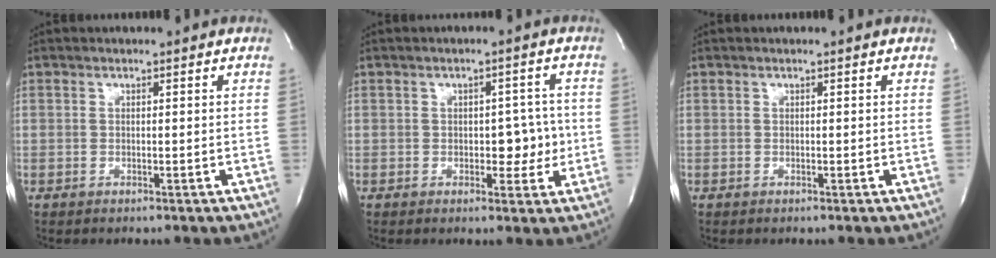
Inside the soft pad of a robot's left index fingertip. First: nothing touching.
{"total": 4.3, "force": [-0.7, 2.5, 3.4], "torque": [-0.034, 0.006, -0.008]}
{"total": 0.0}